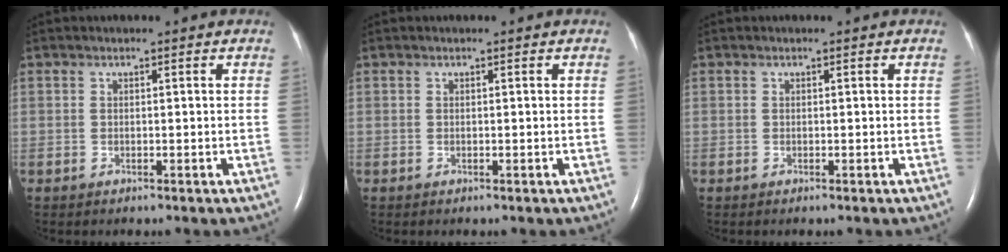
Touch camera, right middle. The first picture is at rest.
{"total": 0.0}
{"total": 0.0}